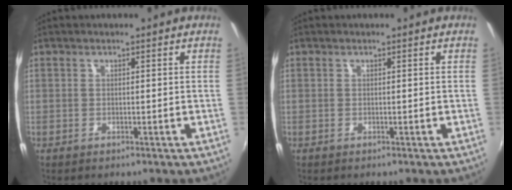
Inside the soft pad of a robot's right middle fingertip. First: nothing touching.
{"total": 0.0}